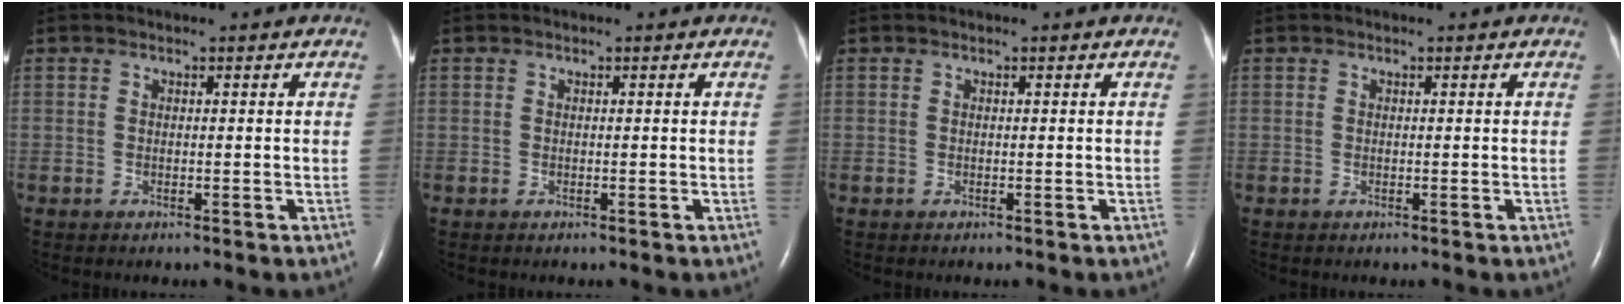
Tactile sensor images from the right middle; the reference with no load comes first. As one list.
[{"total": 0.0}, {"total": 0.0}, {"total": 0.0}]